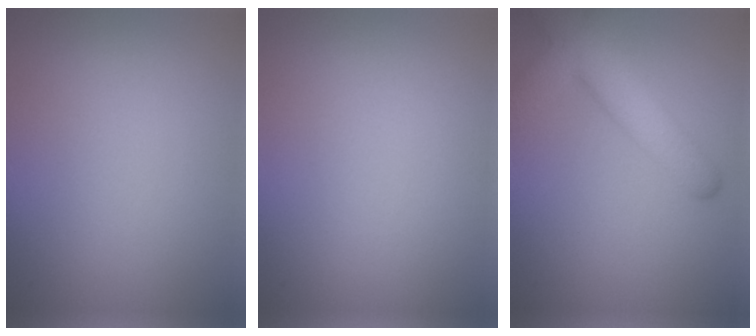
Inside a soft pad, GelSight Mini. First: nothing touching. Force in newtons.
{"total": 0.0}
{"total": 5.8, "press": 5.8, "slide": 0.2}